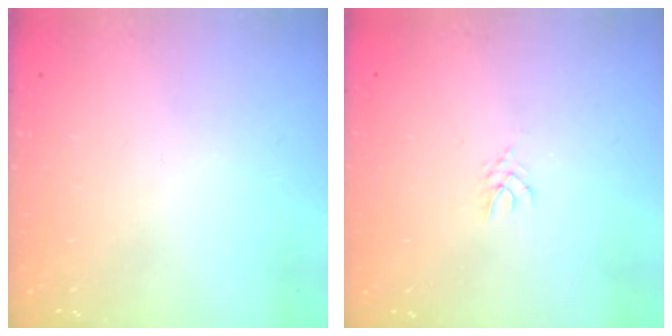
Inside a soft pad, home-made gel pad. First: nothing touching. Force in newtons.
{"total": 2.5, "press": 2.4, "slide": 0.4}